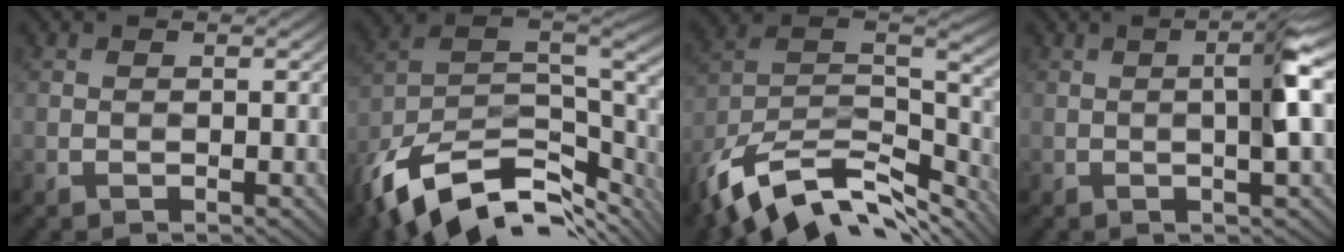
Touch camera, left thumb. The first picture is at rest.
{"total": 15.3, "force": [-9.0, 6.7, 10.4], "torque": [-0.239, -0.027, -0.147]}
{"total": 15.7, "force": [-10.7, 7.0, 9.0], "torque": [-0.222, -0.019, -0.172]}
{"total": 4.4, "force": [0.3, 0.2, 4.3], "torque": [-0.073, 0.010, 0.003]}